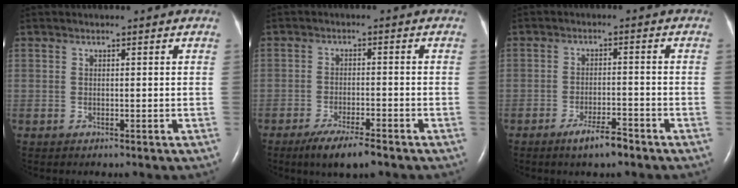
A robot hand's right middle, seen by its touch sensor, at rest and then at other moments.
{"total": 6.2, "force": [-4.5, 0.9, 4.2], "torque": [-0.075, -0.012, -0.076]}
{"total": 4.4, "force": [-3.3, 0.6, 2.9], "torque": [-0.054, -0.004, -0.057]}